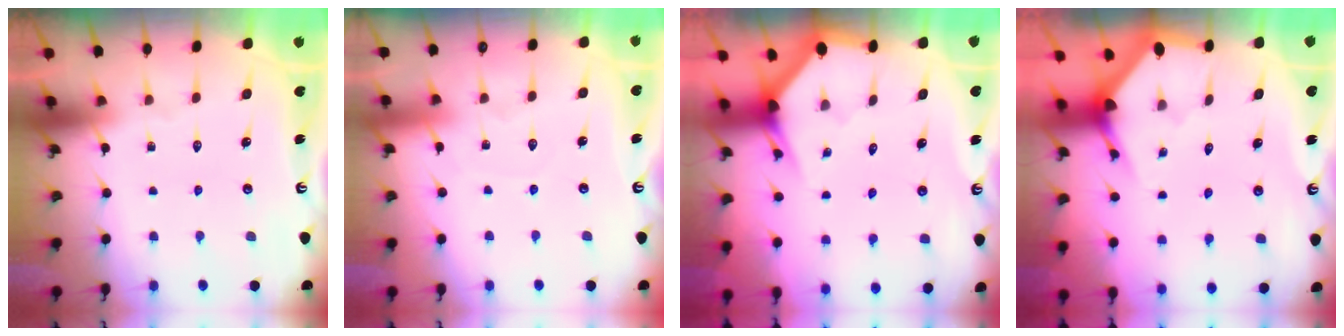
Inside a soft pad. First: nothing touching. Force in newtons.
{"total": 4.4, "press": 4.4, "slide": 0.5}
{"total": 2.7, "press": 2.7, "slide": 0.2}
{"total": 2.9, "press": 2.9, "slide": 0.2}